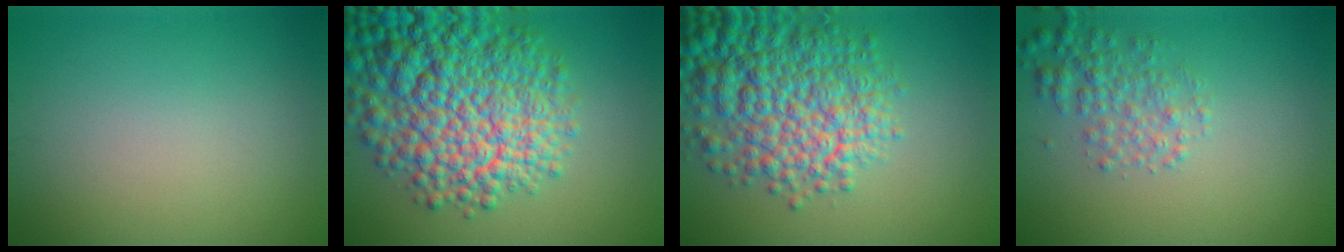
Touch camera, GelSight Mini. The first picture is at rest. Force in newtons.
{"total": 13.4, "press": 13.4, "slide": 0.4}
{"total": 9.7, "press": 9.7, "slide": 0.3}
{"total": 2.9, "press": 2.9, "slide": 0.1}